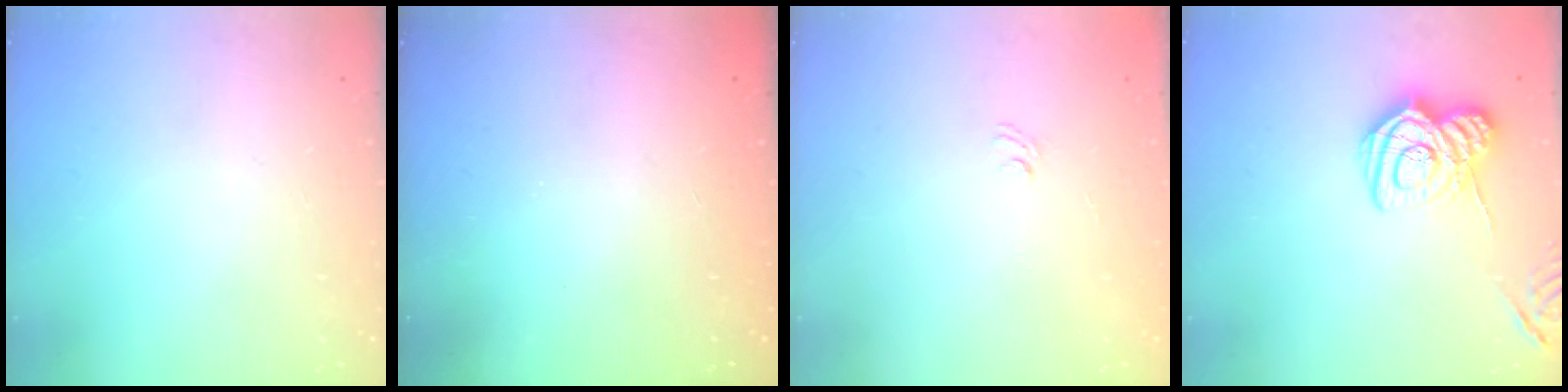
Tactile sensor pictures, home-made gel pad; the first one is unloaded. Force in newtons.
{"total": 2.4, "press": 2.3, "slide": 0.8}
{"total": 1.6, "press": 1.2, "slide": 1.0}
{"total": 12.2, "press": 12.2, "slide": 0.7}